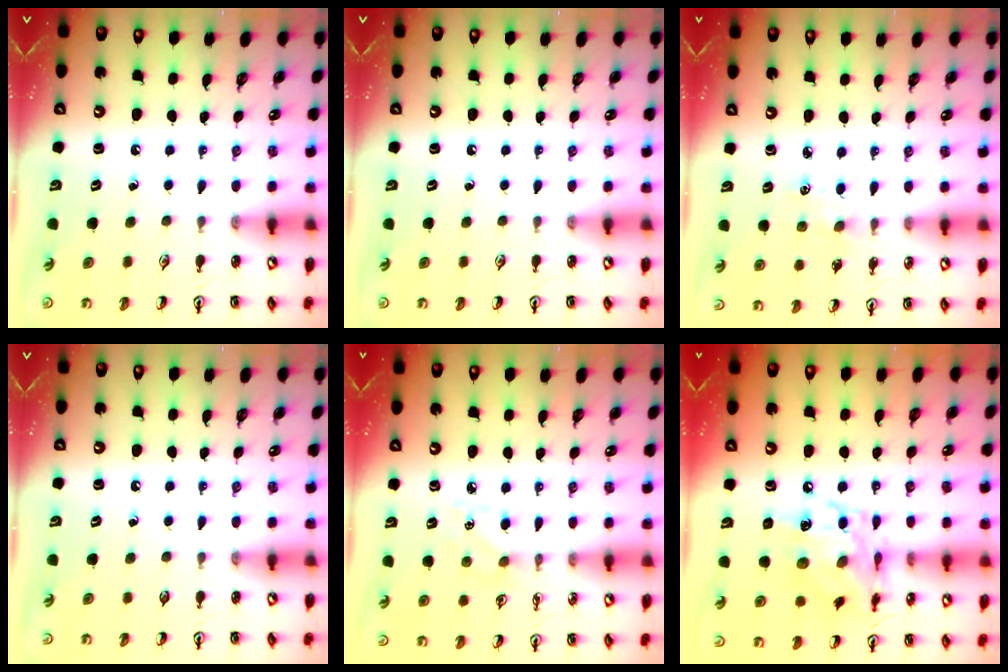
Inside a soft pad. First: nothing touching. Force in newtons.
{"total": 0.0}
{"total": 1.2, "press": 1.2, "slide": 0.3}
{"total": 0.0}
{"total": 7.2, "press": 7.1, "slide": 1.1}
{"total": 12.8, "press": 12.7, "slide": 0.9}